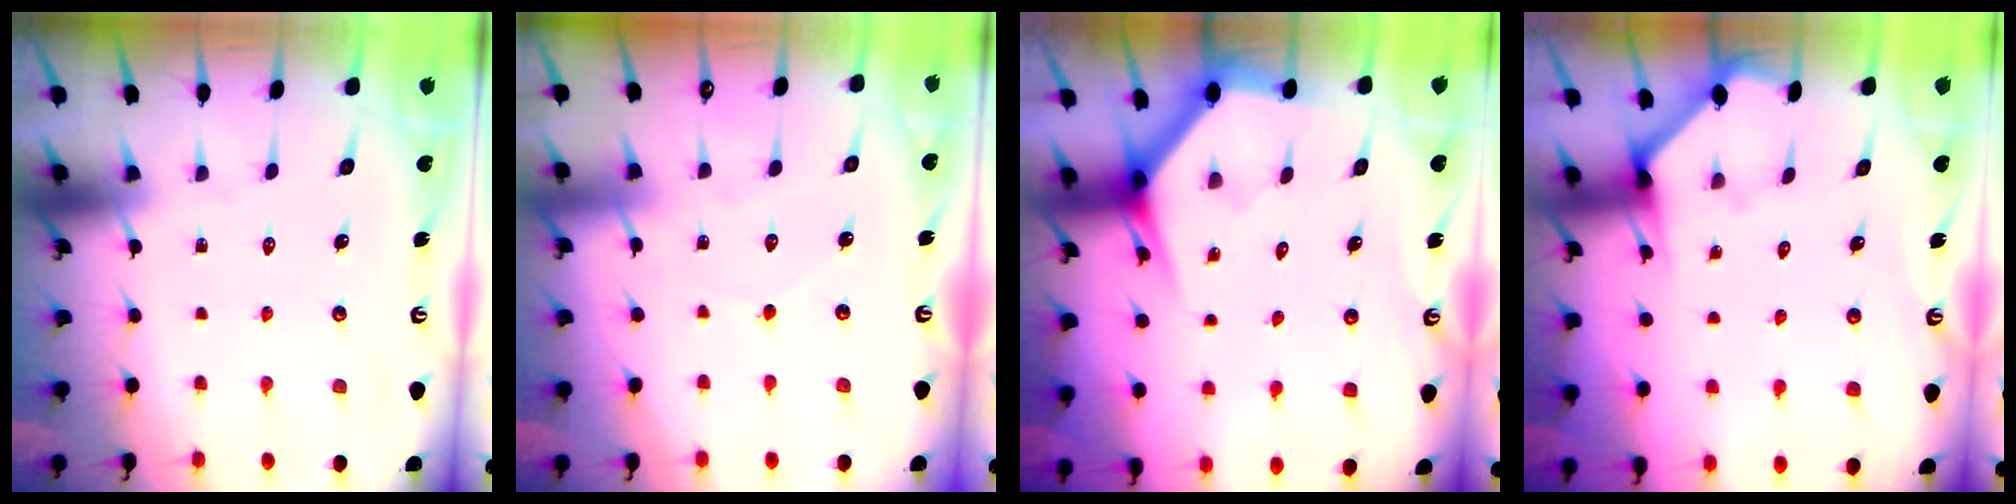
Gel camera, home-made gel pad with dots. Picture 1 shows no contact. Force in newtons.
{"total": 4.7, "press": 4.7, "slide": 0.6}
{"total": 3.4, "press": 3.4, "slide": 0.3}
{"total": 2.0, "press": 2.0, "slide": 0.2}